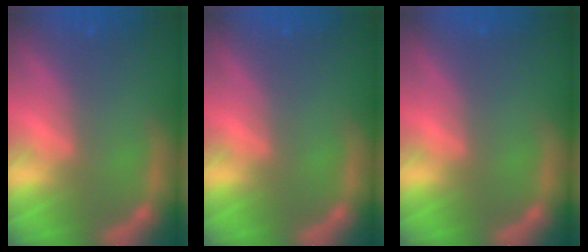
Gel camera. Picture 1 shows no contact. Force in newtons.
{"total": 0.0}
{"total": 0.0}